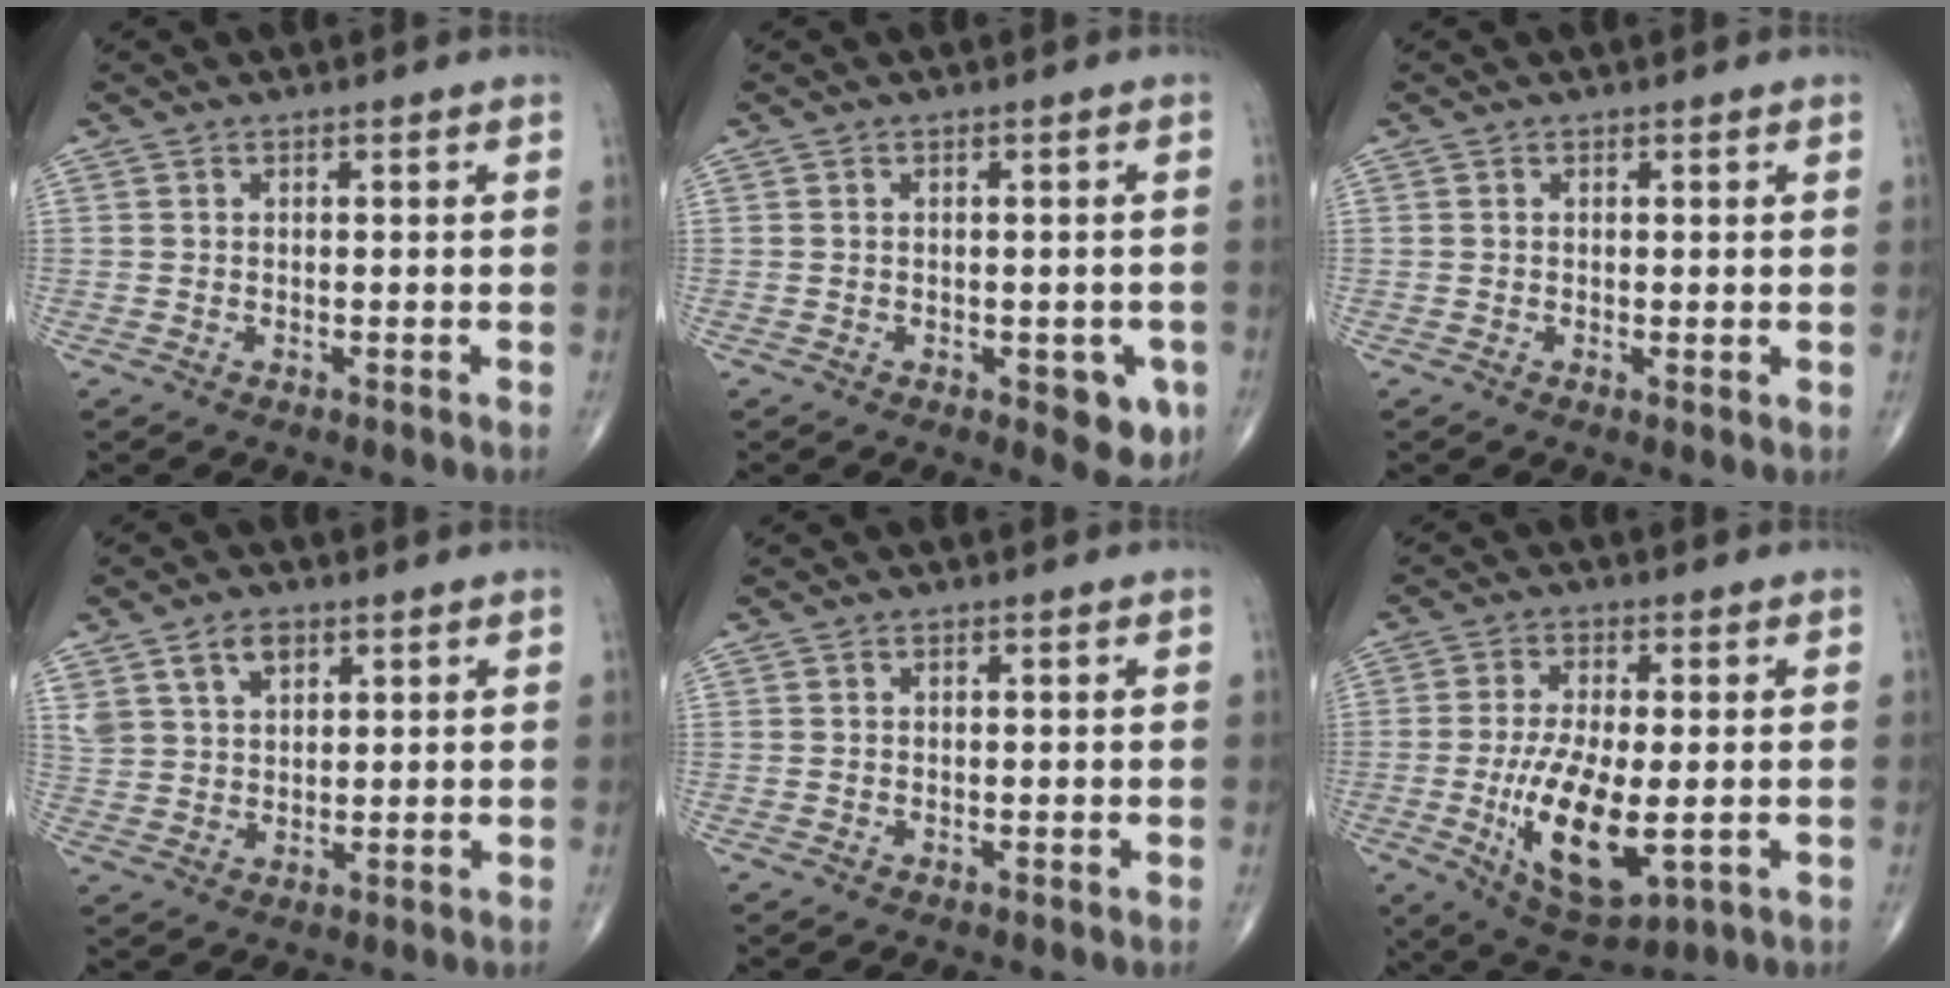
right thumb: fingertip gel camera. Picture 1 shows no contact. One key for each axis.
{"total": 5.6, "fx": -2.0, "fy": 2.7, "fz": 4.5, "tx": -0.027, "ty": -0.002, "tz": -0.019}
{"total": 0.9, "fx": 0.1, "fy": 0.2, "fz": 0.9, "tx": -0.015, "ty": -0.005, "tz": 0.000}
{"total": 8.3, "fx": 4.6, "fy": 5.1, "fz": 4.7, "tx": -0.079, "ty": -0.013, "tz": 0.095}
{"total": 0.0}
{"total": 13.9, "fx": -2.7, "fy": 5.5, "fz": 12.4, "tx": -0.225, "ty": -0.018, "tz": -0.034}